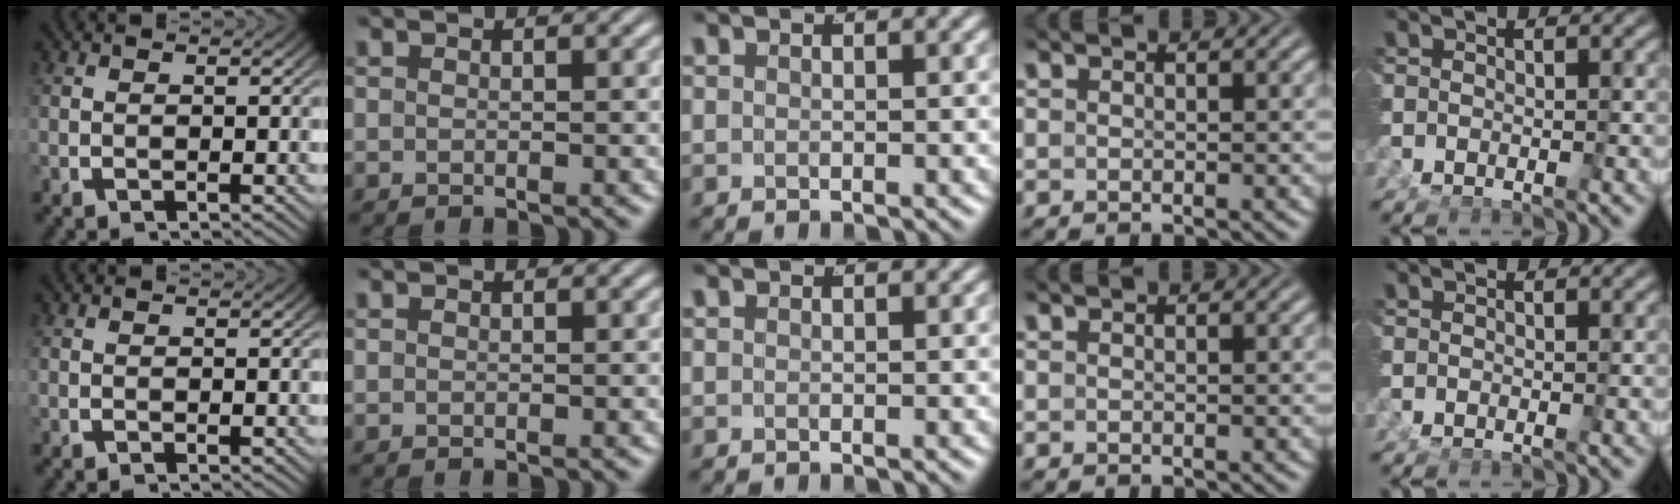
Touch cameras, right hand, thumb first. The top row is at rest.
{}